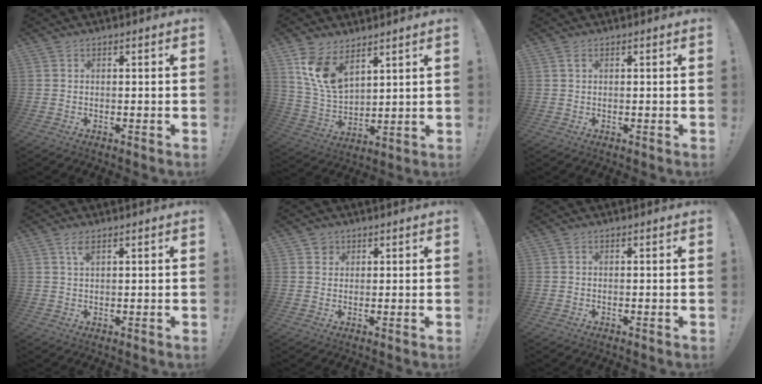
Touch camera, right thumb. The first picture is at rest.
{"total": 11.8, "force": [7.5, 6.4, 6.6], "torque": [-0.136, -0.038, 0.147]}
{"total": 1.1, "force": [0.5, 0.6, 0.8], "torque": [-0.018, 0.002, 0.009]}
{"total": 2.6, "force": [1.4, 0.7, 2.1], "torque": [-0.038, -0.003, 0.023]}
{"total": 2.2, "force": [1.3, 1.8, 0.2], "torque": [0.001, -0.004, 0.021]}
{"total": 0.0}